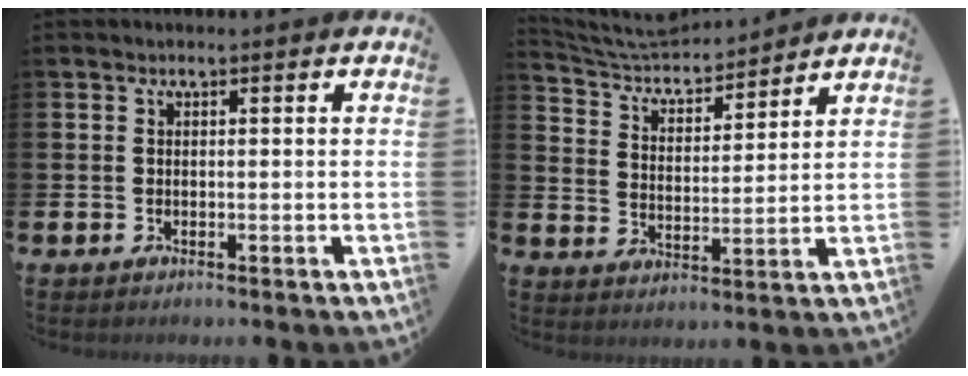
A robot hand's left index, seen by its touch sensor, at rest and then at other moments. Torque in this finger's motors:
{"motor_torque": [0.95, -1.08, 0.04, 0.02]}